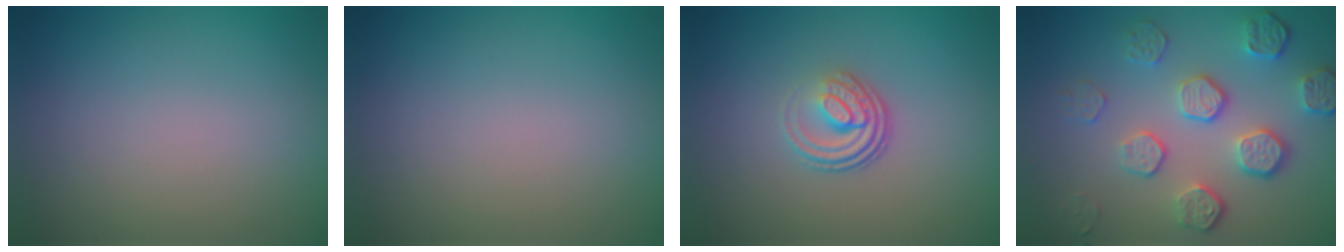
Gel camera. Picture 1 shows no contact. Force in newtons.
{"total": 0.0}
{"total": 3.6, "press": 2.4, "slide": 2.6}
{"total": 5.3, "press": 4.0, "slide": 3.5}